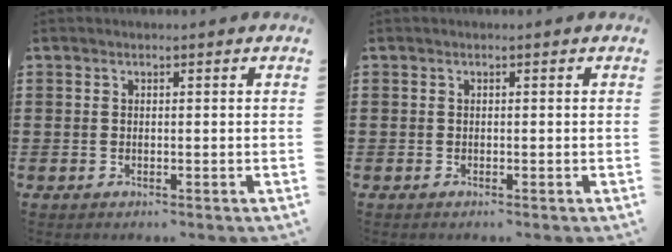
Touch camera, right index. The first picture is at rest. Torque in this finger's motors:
{"motor_torque": [-0.63, 1.25, -0.01, 0.02]}